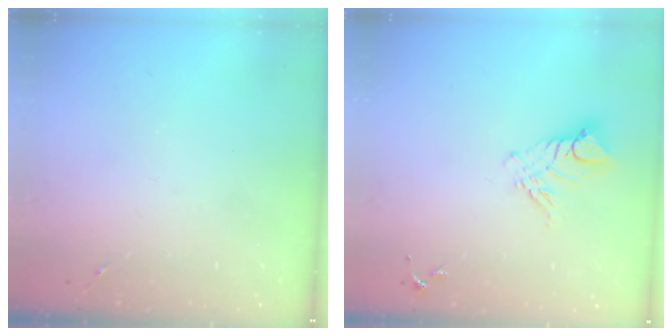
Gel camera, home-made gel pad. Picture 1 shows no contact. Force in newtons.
{"total": 9.4, "press": 9.4, "slide": 0.9}